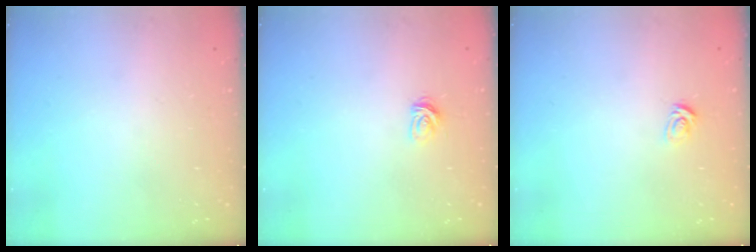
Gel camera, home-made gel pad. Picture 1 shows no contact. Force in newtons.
{"total": 3.3, "press": 3.3, "slide": 0.4}
{"total": 3.7, "press": 3.7, "slide": 0.2}